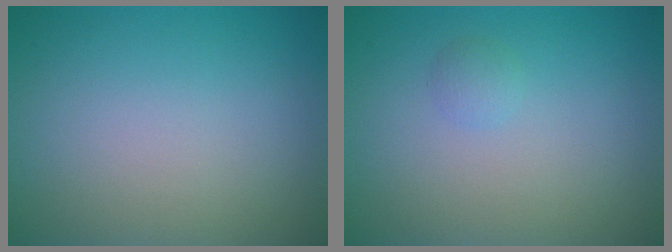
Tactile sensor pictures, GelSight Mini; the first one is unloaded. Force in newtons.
{"total": 0.8, "press": 0.8, "slide": 0.0}